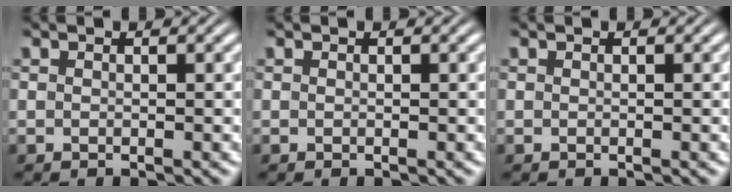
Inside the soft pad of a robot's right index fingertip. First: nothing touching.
{"total": 0.0}
{"total": 0.0}